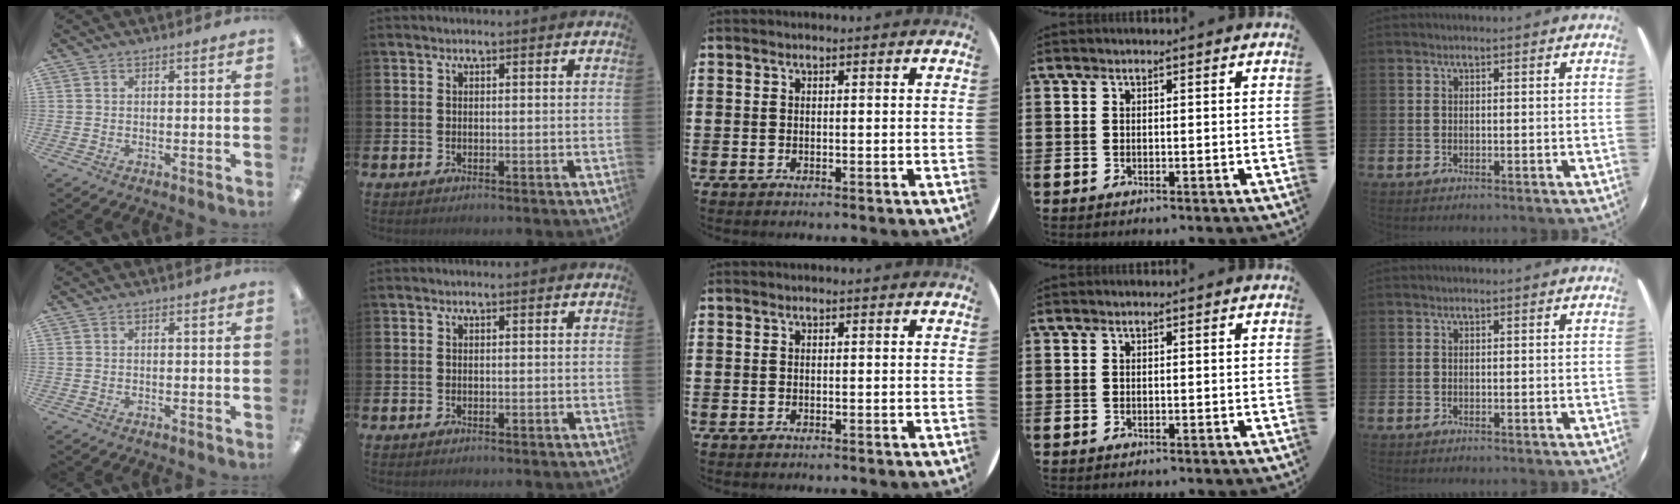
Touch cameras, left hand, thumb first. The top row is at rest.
{}